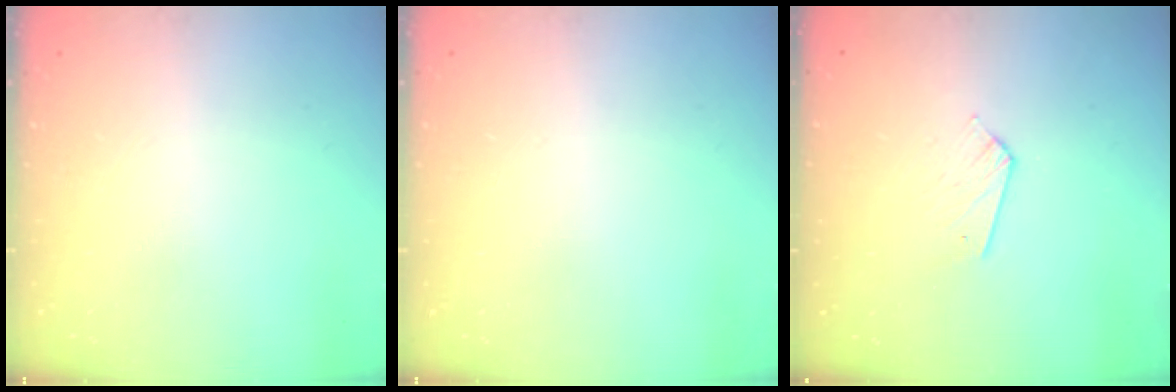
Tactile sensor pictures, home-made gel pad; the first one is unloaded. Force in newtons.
{"total": 0.0}
{"total": 4.0, "press": 4.0, "slide": 0.3}